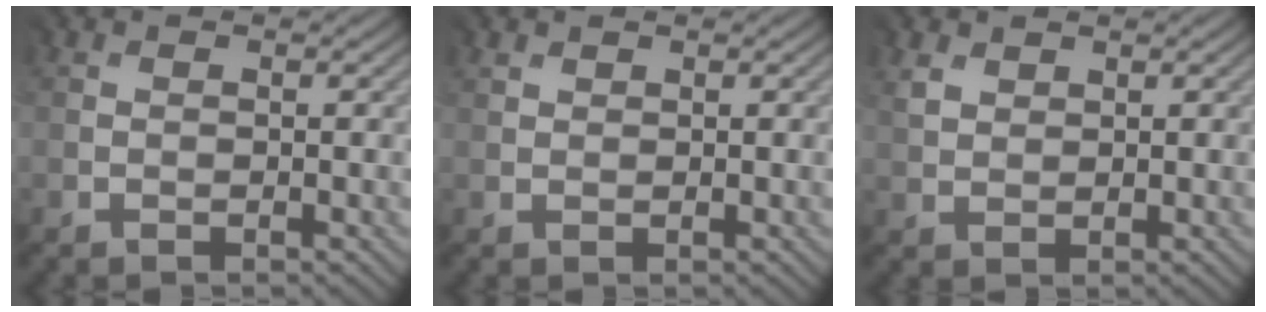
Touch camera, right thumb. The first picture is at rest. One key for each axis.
{"total": 1.4, "fx": 1.2, "fy": 0.8, "fz": 0.0, "tx": 0.002, "ty": 0.003, "tz": 0.025}
{"total": 2.4, "fx": 2.0, "fy": 1.2, "fz": -0.5, "tx": 0.001, "ty": 0.004, "tz": 0.040}